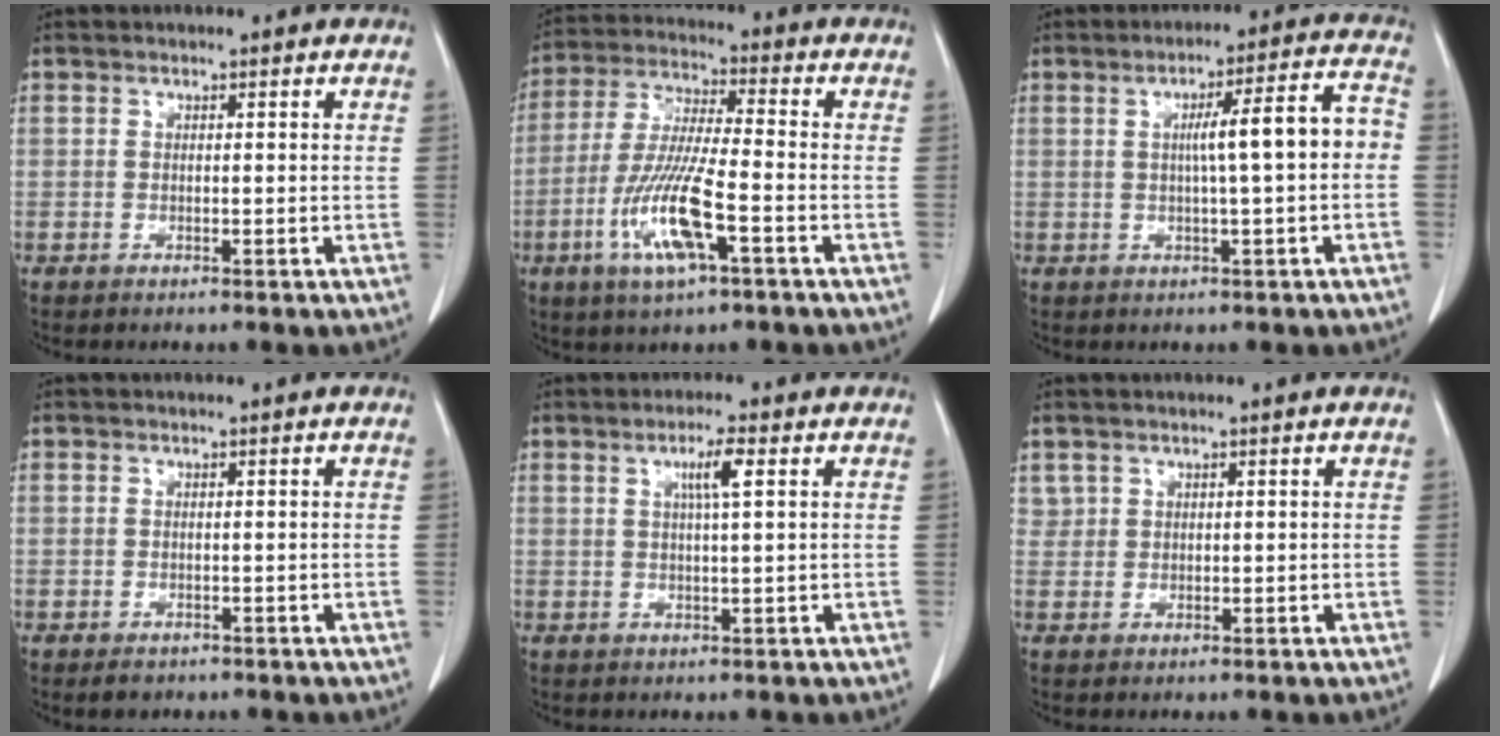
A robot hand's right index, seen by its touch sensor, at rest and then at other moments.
{"total": 12.3, "force": [-4.7, 1.5, 11.3], "torque": [-0.234, -0.015, -0.089]}
{"total": 8.5, "force": [-0.3, 0.4, 8.5], "torque": [-0.123, 0.027, -0.005]}
{"total": 1.7, "force": [-1.1, 1.1, 0.6], "torque": [-0.014, 0.000, -0.010]}
{"total": 3.6, "force": [1.2, -0.2, 3.4], "torque": [-0.062, 0.002, 0.022]}
{"total": 1.3, "force": [0.8, 1.0, 0.0], "torque": [0.014, 0.006, 0.011]}